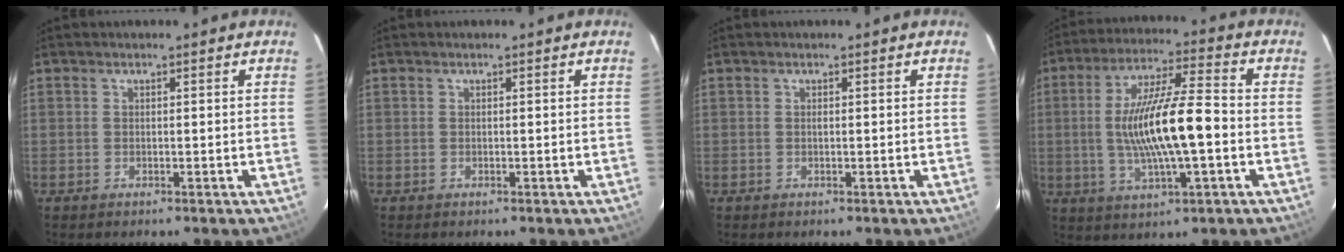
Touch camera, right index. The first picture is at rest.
{"total": 0.0}
{"total": 0.0}
{"total": 15.0, "force": [-1.8, 2.7, 14.7], "torque": [-0.275, 0.002, -0.030]}